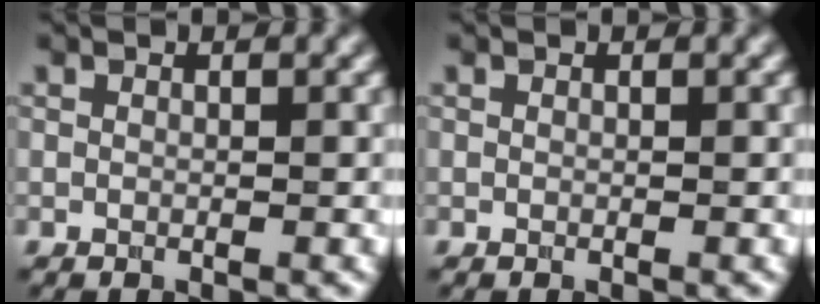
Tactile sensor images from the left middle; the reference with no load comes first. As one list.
[{"total": 0.0}]